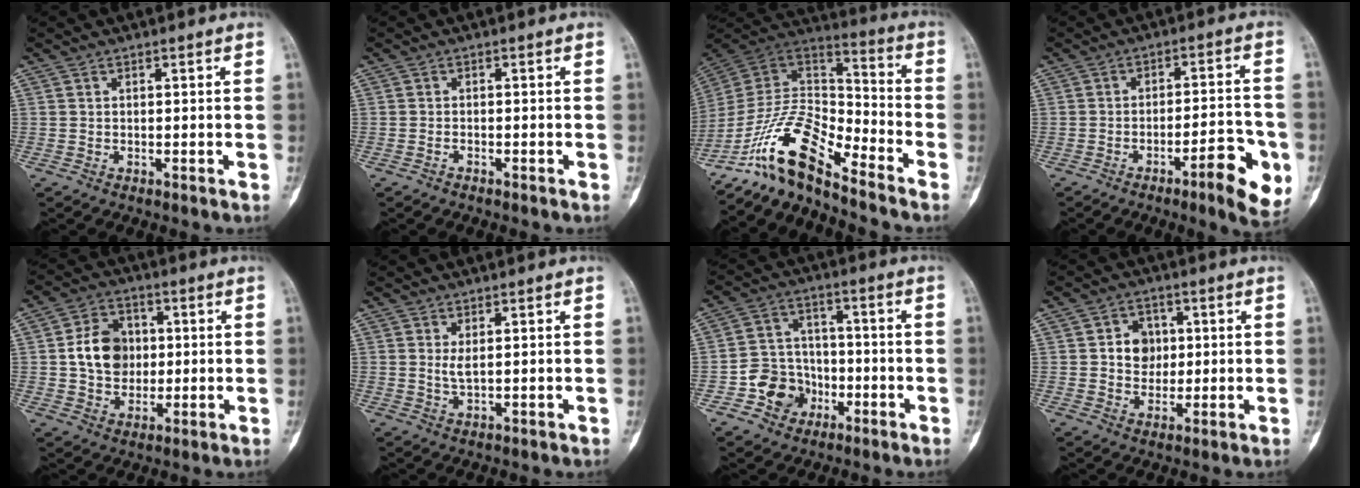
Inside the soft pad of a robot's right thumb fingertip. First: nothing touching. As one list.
[{"total": 0.6, "force": [-0.6, 0.1, 0.2], "torque": [-0.004, 0.003, -0.012]}, {"total": 14.1, "force": [-11.1, 3.6, 7.8], "torque": [-0.139, 0.099, -0.217]}, {"total": 11.1, "force": [-4.7, 2.7, 9.6], "torque": [-0.114, 0.022, -0.064]}, {"total": 10.1, "force": [0.8, 8.1, 6.0], "torque": [-0.074, 0.005, 0.011]}, {"total": 2.0, "force": [0.6, 0.7, 1.8], "torque": [-0.037, -0.008, 0.018]}, {"total": 9.0, "force": [-3.8, 7.6, 2.8], "torque": [-0.008, 0.034, -0.066]}, {"total": 6.1, "force": [1.0, 5.1, 3.1], "torque": [-0.017, 0.001, 0.015]}]